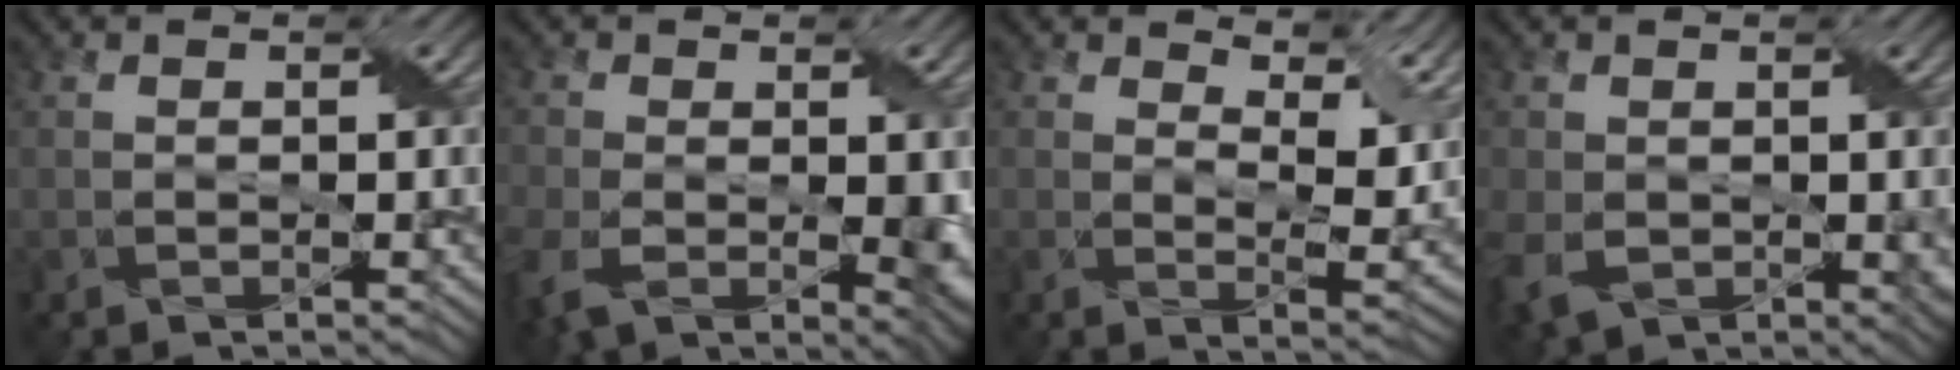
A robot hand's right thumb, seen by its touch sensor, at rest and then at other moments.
{"total": 8.7, "force": [-2.1, 5.4, 6.5], "torque": [-0.150, -0.035, -0.027]}
{"total": 8.4, "force": [5.7, 3.4, 5.3], "torque": [-0.101, -0.003, 0.088]}
{"total": 6.6, "force": [-0.7, 5.2, 3.9], "torque": [-0.102, -0.028, -0.007]}